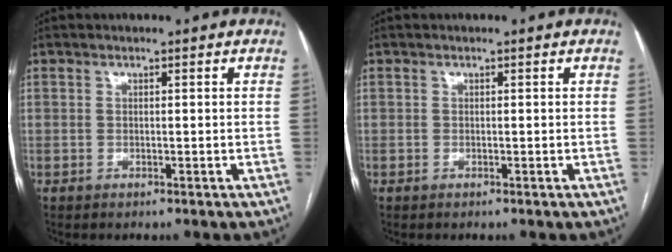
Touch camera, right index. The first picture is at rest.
{"total": 0.0}